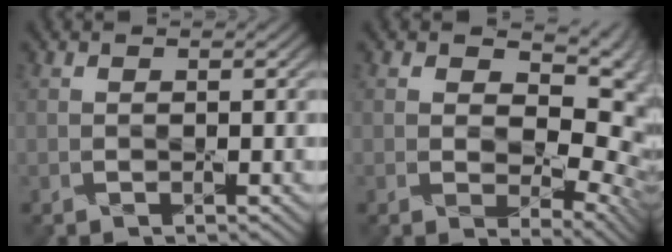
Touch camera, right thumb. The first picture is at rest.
{"total": 13.8, "force": [2.4, 8.3, 10.7], "torque": [-0.143, 0.002, 0.053]}